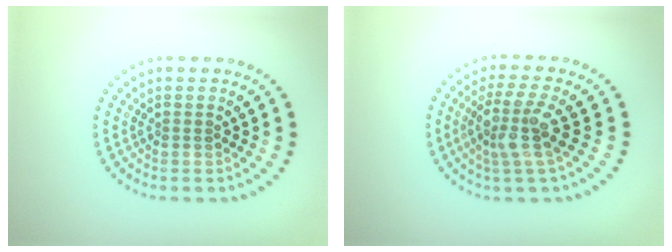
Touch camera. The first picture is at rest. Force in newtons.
{"total": 3.7, "press": 3.0, "slide": 2.3}